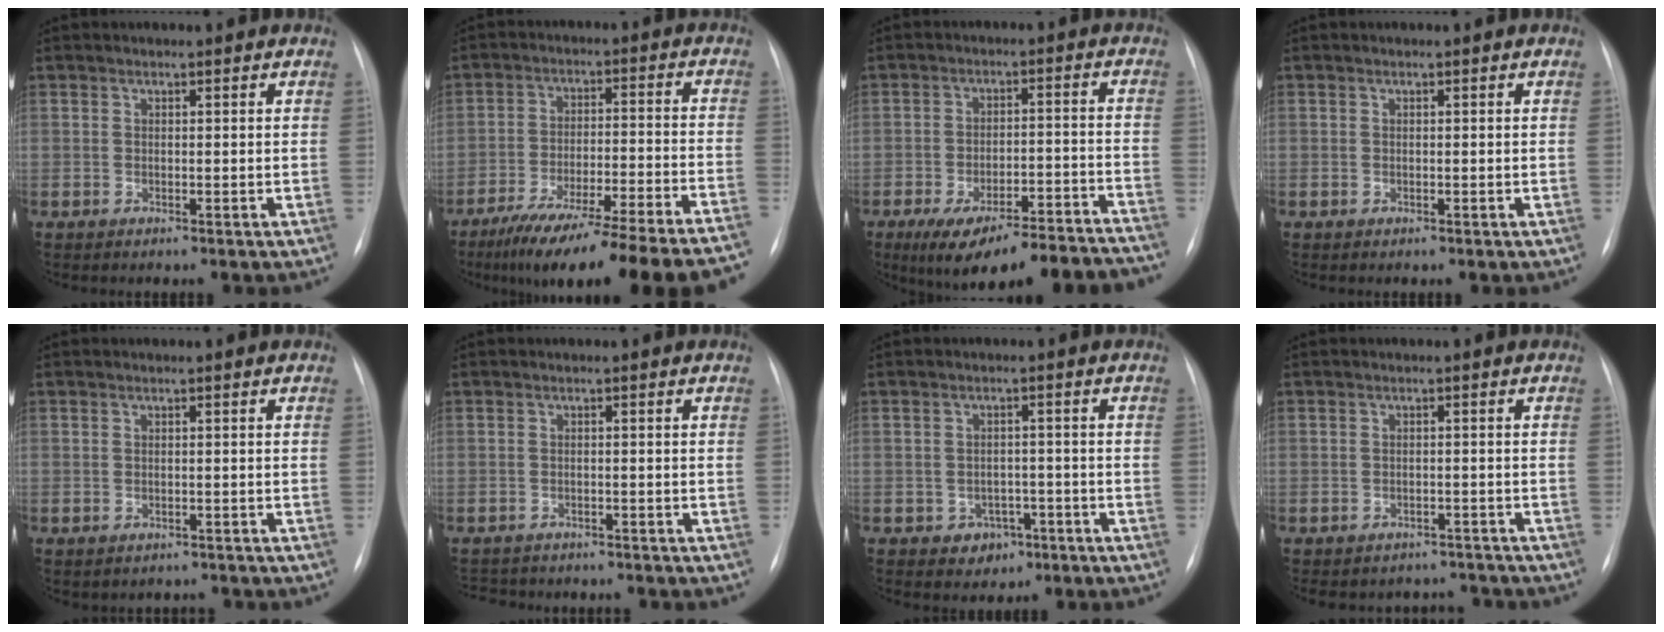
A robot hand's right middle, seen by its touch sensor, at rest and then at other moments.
{"total": 25.5, "force": [-21.1, 0.5, 14.4], "torque": [-0.152, -0.029, -0.306]}
{"total": 19.6, "force": [-16.8, 3.6, 9.3], "torque": [-0.096, 0.014, -0.232]}
{"total": 0.0}
{"total": 2.0, "force": [-1.7, 1.1, 0.2], "torque": [-0.006, 0.004, -0.019]}
{"total": 7.7, "force": [-6.8, 2.8, 2.2], "torque": [-0.039, 0.001, -0.086]}
{"total": 3.7, "force": [-1.9, 3.1, 1.1], "torque": [-0.006, 0.015, -0.015]}
{"total": 6.6, "force": [-5.9, 3.0, -0.3], "torque": [0.011, 0.018, -0.066]}